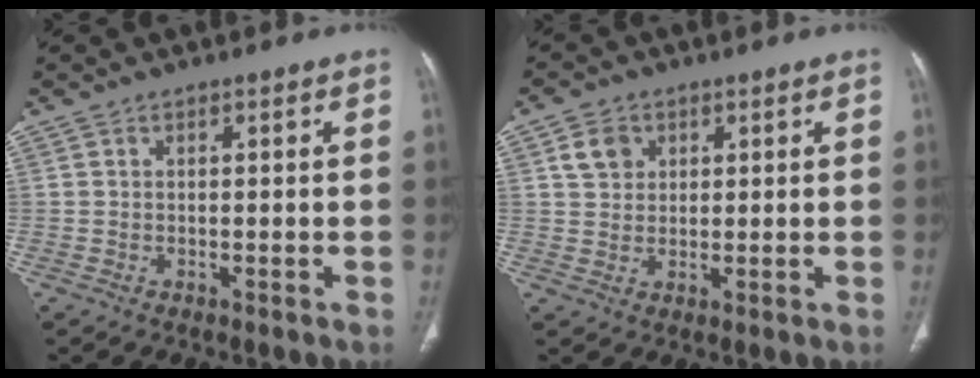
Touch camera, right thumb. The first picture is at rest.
{"total": 4.5, "force": [1.8, 3.7, 1.9], "torque": [-0.017, -0.004, 0.035]}